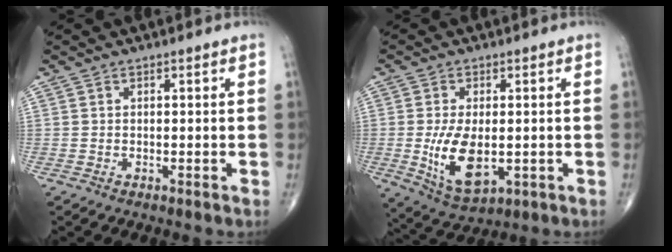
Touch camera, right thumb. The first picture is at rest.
{"total": 10.5, "force": [-1.3, 5.4, 8.9], "torque": [-0.160, -0.016, -0.009]}